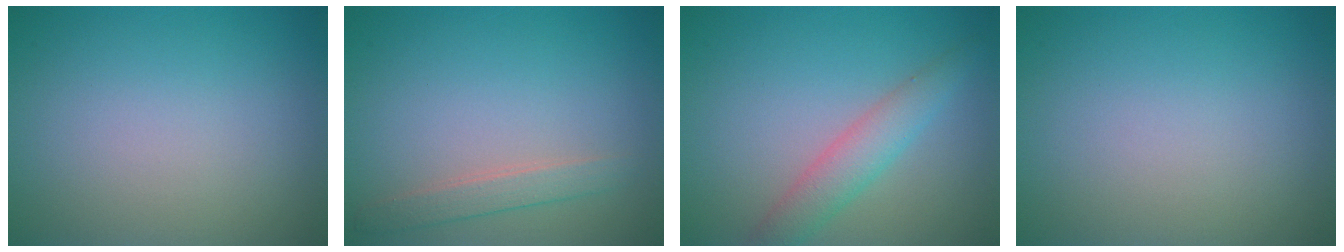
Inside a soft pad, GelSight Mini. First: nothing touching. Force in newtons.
{"total": 1.7, "press": 1.7, "slide": 0.1}
{"total": 3.1, "press": 3.1, "slide": 0.1}
{"total": 0.0}